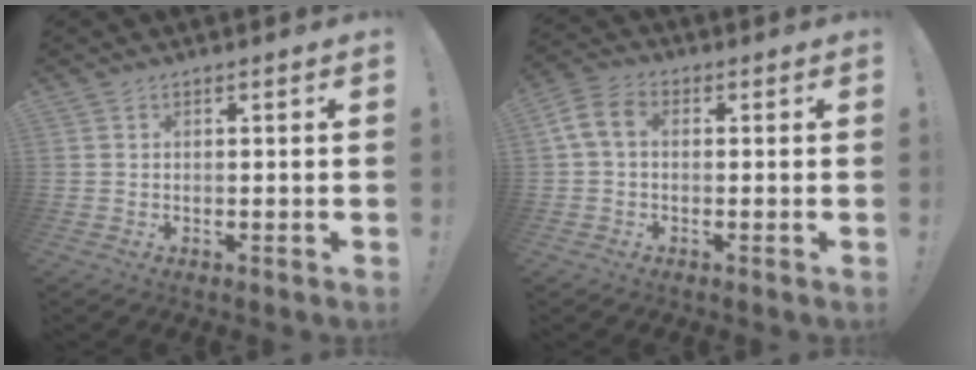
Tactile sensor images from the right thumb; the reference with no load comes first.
{"total": 7.0, "force": [0.7, 4.8, 5.1], "torque": [-0.098, 0.008, 0.019]}